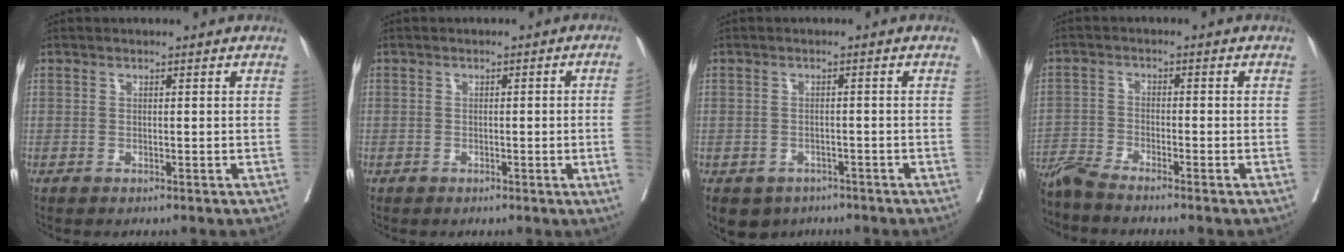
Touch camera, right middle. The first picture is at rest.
{"total": 3.2, "force": [-0.6, -0.3, 3.1], "torque": [-0.041, 0.004, -0.005]}
{"total": 5.7, "force": [-3.9, 4.0, 1.2], "torque": [-0.016, 0.001, -0.055]}
{"total": 4.7, "force": [-4.4, -0.7, 1.5], "torque": [-0.027, -0.018, -0.088]}